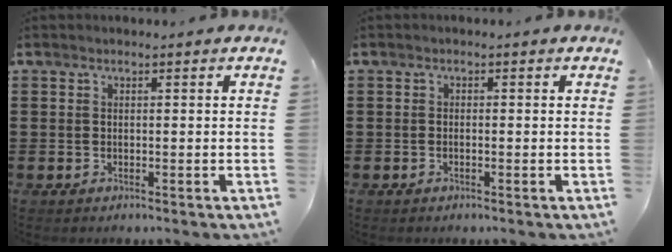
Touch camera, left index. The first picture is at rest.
{"total": 0.6, "force": [-0.5, 0.2, 0.3], "torque": [-0.008, -0.003, -0.008]}